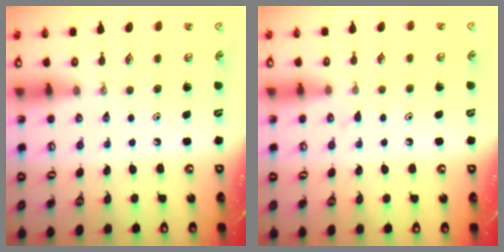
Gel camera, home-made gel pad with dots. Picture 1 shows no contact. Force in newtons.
{"total": 5.7, "press": 5.7, "slide": 0.6}